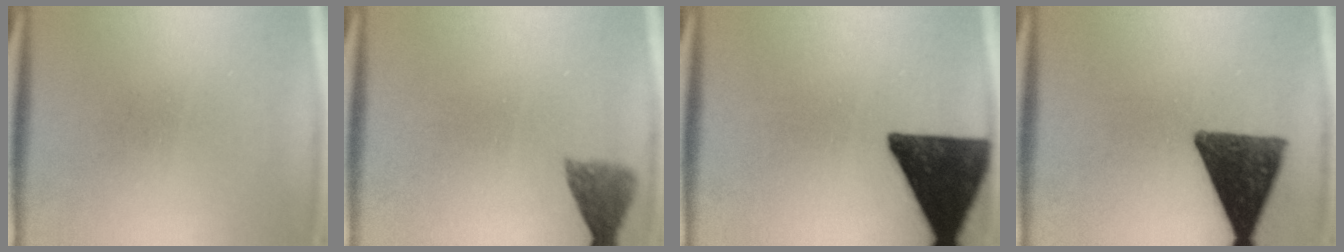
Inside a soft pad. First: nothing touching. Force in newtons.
{"total": 3.7}
{"total": 15.3}
{"total": 12.4}